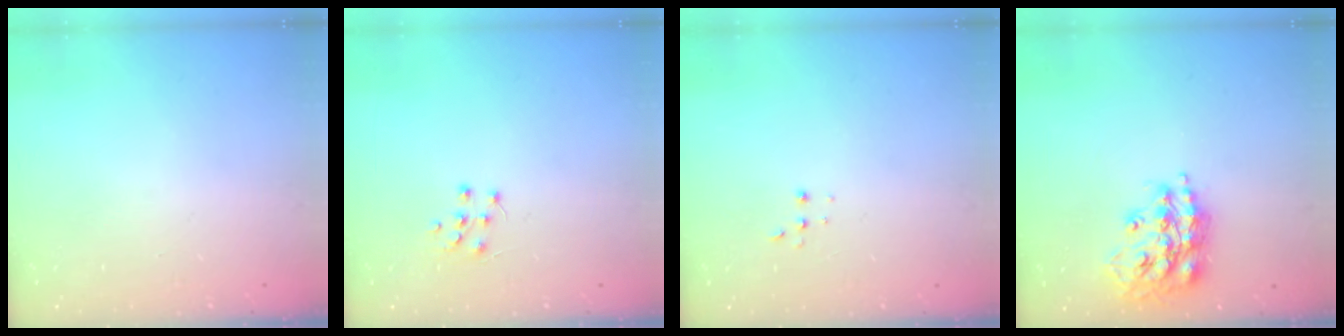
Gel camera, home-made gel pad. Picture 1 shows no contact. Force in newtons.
{"total": 5.5, "press": 5.5, "slide": 0.6}
{"total": 2.2, "press": 2.2, "slide": 0.5}
{"total": 16.1, "press": 16.0, "slide": 1.6}